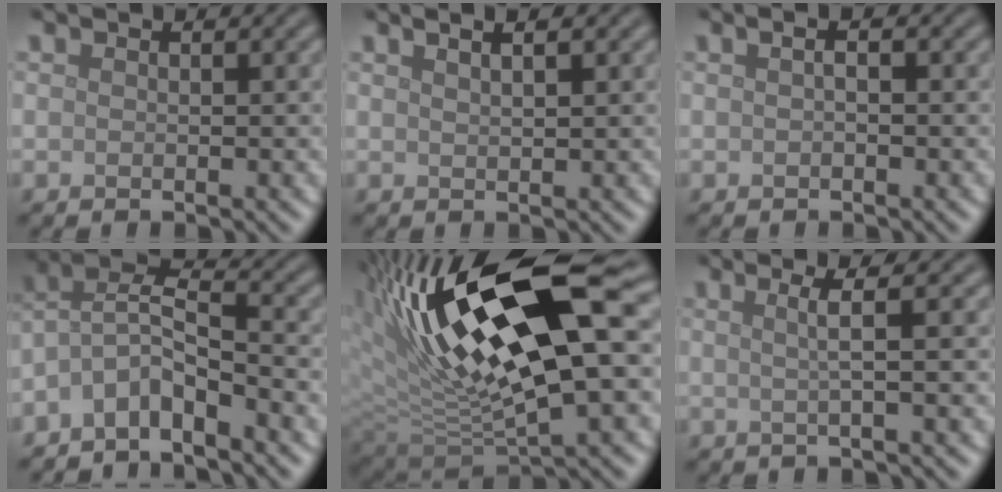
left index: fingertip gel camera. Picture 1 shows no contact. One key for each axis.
{"total": 2.8, "fx": 1.8, "fy": 1.1, "fz": 1.8, "tx": -0.008, "ty": 0.014, "tz": 0.000}
{"total": 0.9, "fx": 0.1, "fy": 0.2, "fz": 0.8, "tx": -0.014, "ty": -0.003, "tz": 0.001}
{"total": 4.4, "fx": -3.2, "fy": 1.3, "fz": 2.8, "tx": -0.051, "ty": 0.008, "tz": -0.070}
{"total": 17.1, "fx": 4.3, "fy": 6.1, "fz": 15.4, "tx": -0.269, "ty": 0.002, "tz": 0.069}
{"total": 2.4, "fx": 0.3, "fy": 0.5, "fz": 2.3, "tx": -0.039, "ty": 0.007, "tz": -0.001}